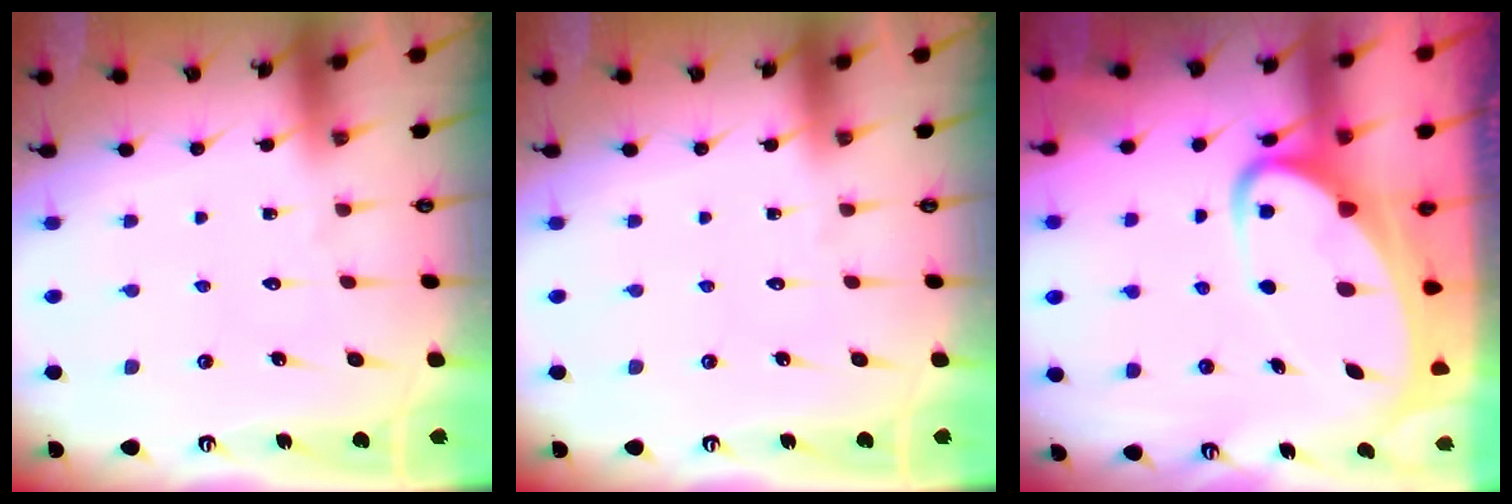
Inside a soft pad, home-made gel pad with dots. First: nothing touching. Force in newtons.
{"total": 0.0}
{"total": 7.5, "press": 7.4, "slide": 0.8}